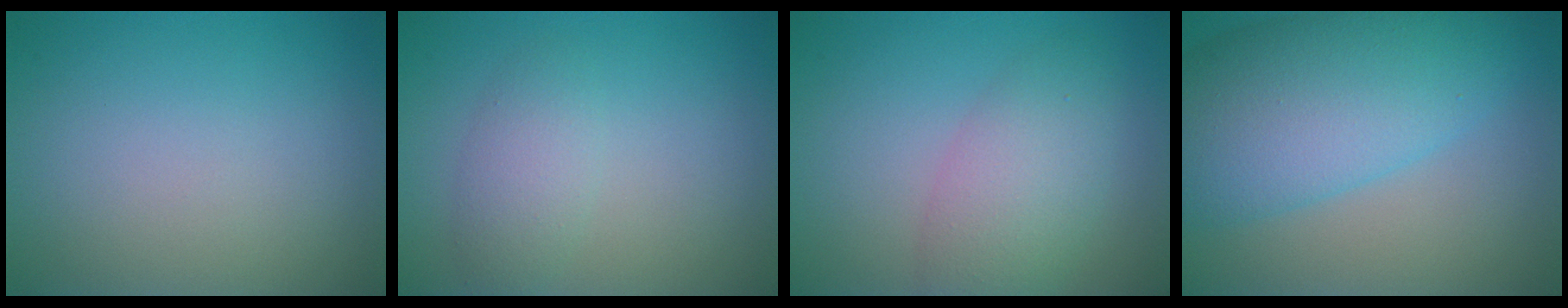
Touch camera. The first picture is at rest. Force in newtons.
{"total": 2.4, "press": 2.4, "slide": 0.1}
{"total": 4.5, "press": 4.5, "slide": 0.2}
{"total": 9.9, "press": 9.9, "slide": 0.2}